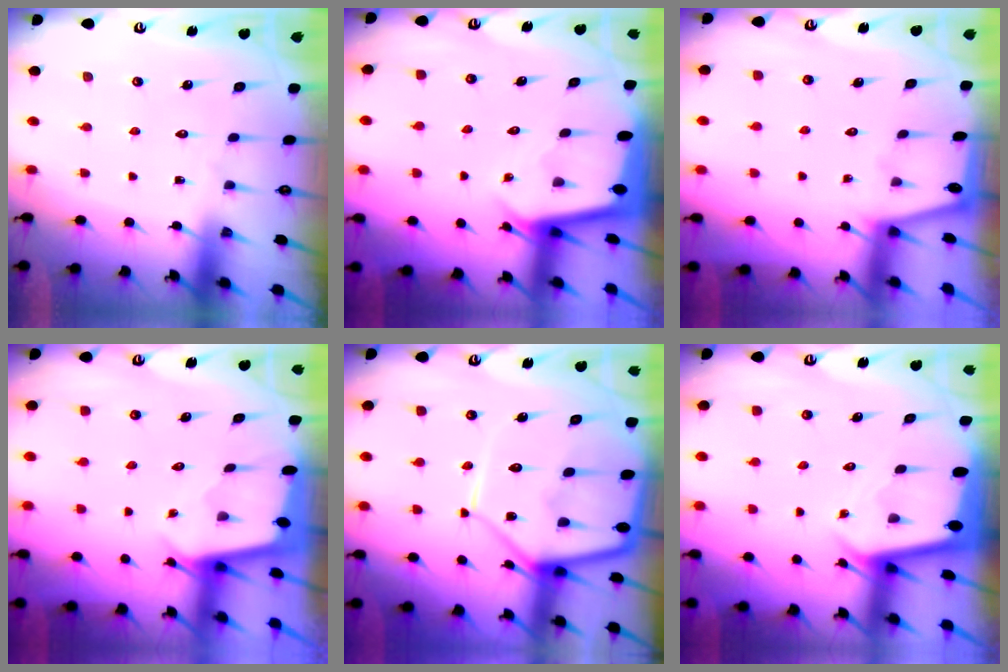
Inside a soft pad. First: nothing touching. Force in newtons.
{"total": 2.3, "press": 2.3, "slide": 0.1}
{"total": 0.0}
{"total": 2.0, "press": 2.0, "slide": 0.2}
{"total": 15.1, "press": 15.0, "slide": 1.4}
{"total": 2.2, "press": 2.2, "slide": 0.2}